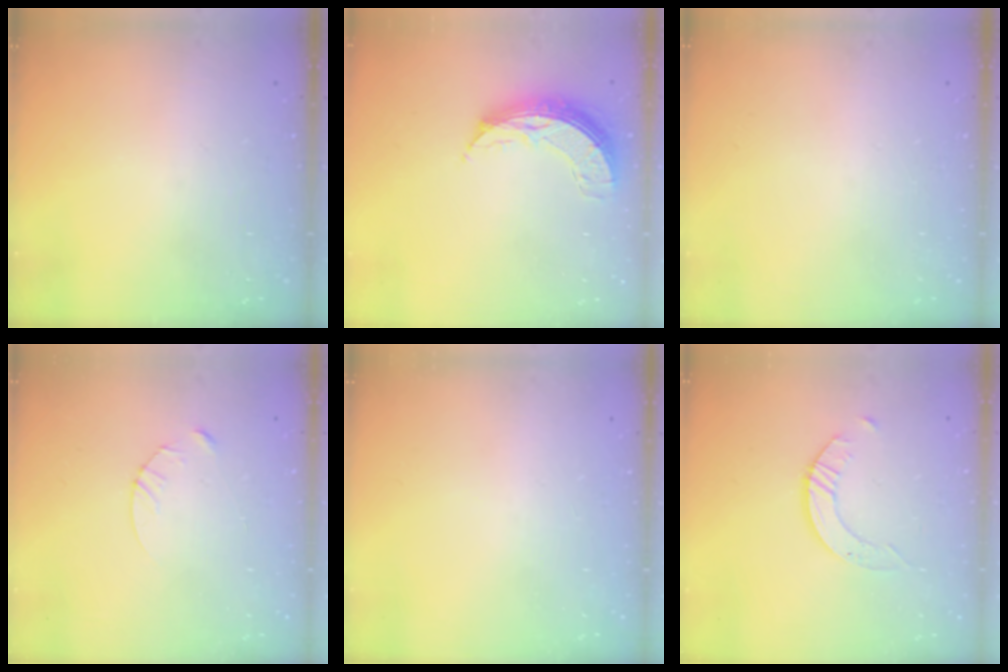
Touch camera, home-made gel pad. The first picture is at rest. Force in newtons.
{"total": 8.0, "press": 8.0, "slide": 0.7}
{"total": 0.0}
{"total": 3.8, "press": 3.8, "slide": 0.3}
{"total": 0.0}
{"total": 2.9, "press": 2.9, "slide": 0.3}